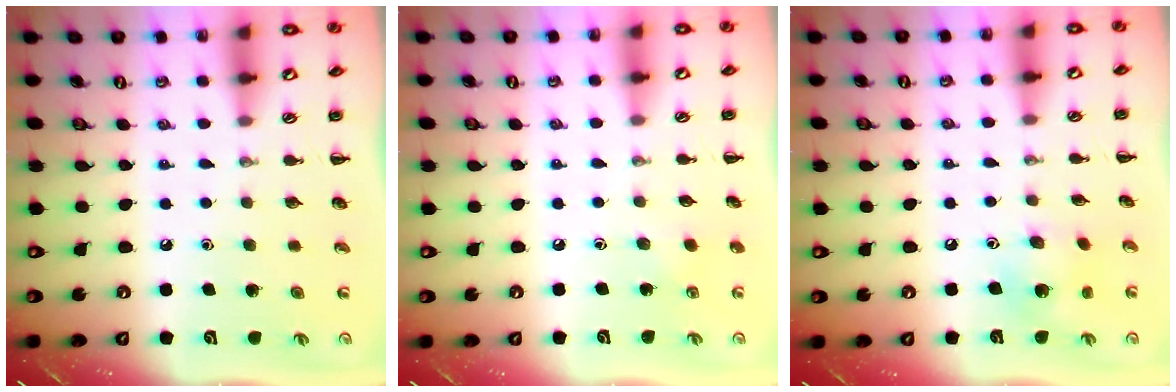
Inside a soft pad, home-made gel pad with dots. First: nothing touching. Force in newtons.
{"total": 5.5, "press": 5.2, "slide": 1.7}
{"total": 5.9, "press": 5.8, "slide": 1.2}